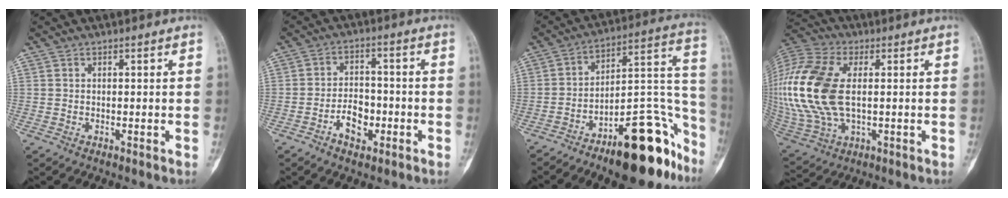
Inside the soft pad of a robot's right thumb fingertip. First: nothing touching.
{"total": 6.3, "force": [-2.8, 3.9, 4.1], "torque": [-0.049, 0.025, -0.051]}
{"total": 23.2, "force": [-14.0, 8.3, 16.4], "torque": [-0.143, 0.112, -0.209]}
{"total": 23.0, "force": [1.4, 13.4, 18.7], "torque": [-0.441, -0.002, 0.031]}